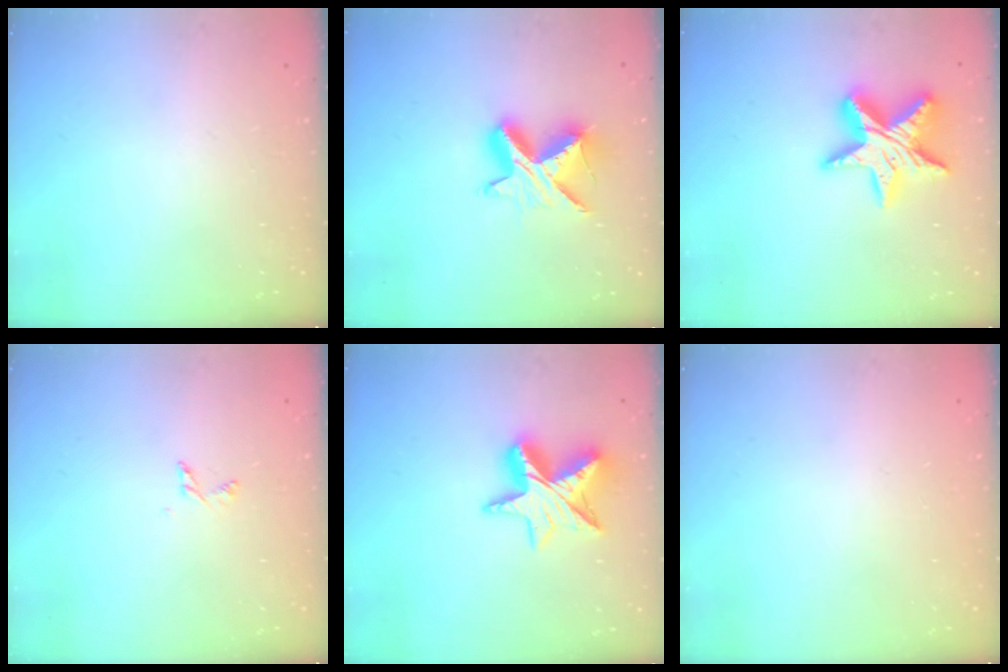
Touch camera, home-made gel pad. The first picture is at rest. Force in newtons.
{"total": 10.6, "press": 10.6, "slide": 0.7}
{"total": 15.8, "press": 15.7, "slide": 1.1}
{"total": 2.8, "press": 2.8, "slide": 0.2}
{"total": 13.1, "press": 13.1, "slide": 1.0}
{"total": 0.0}